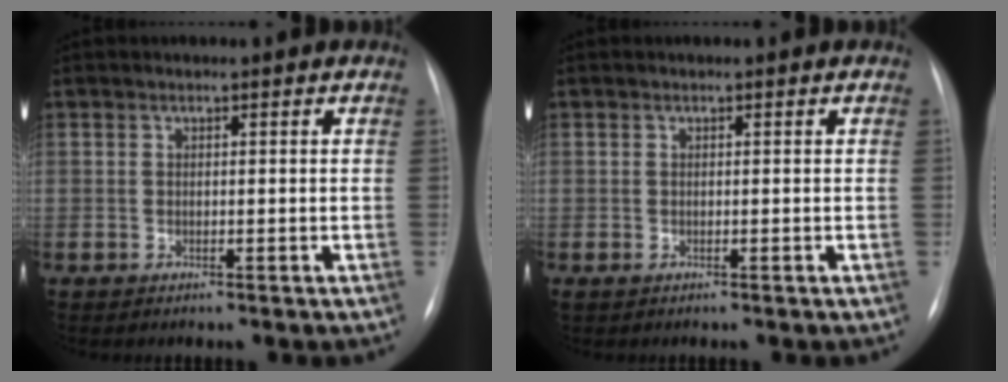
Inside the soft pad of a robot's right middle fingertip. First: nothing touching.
{"total": 0.0}